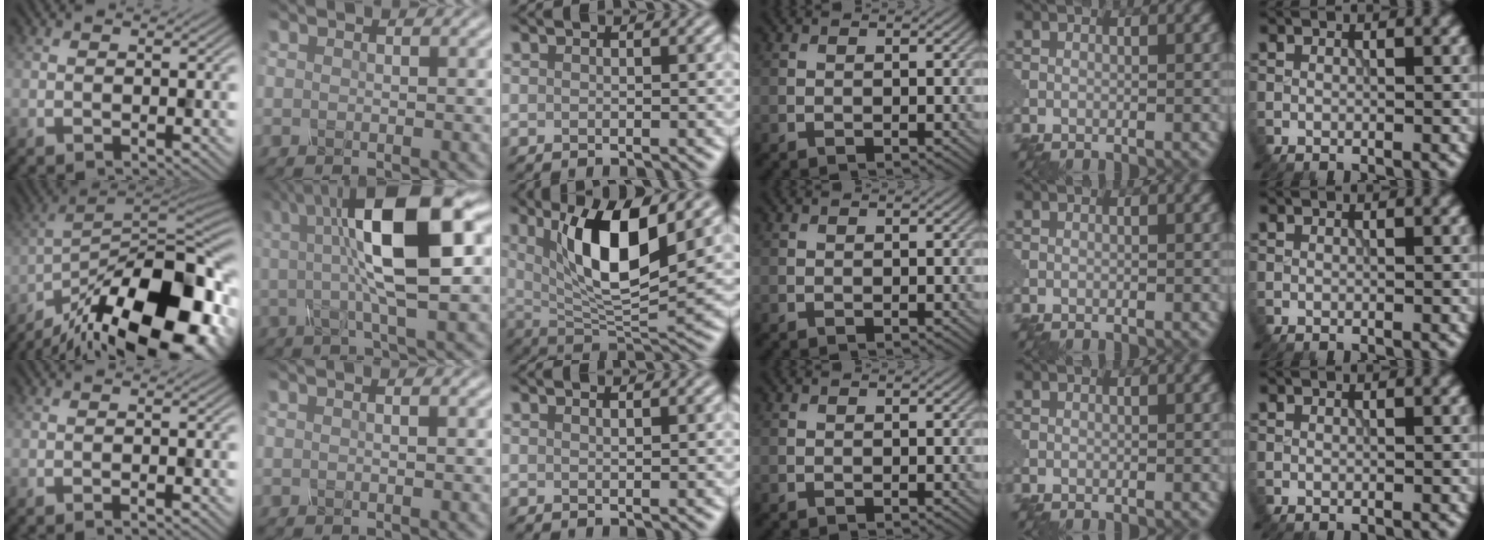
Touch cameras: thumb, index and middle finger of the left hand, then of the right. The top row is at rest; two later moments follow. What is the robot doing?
{"motion": "assemble", "object": "glue stick"}